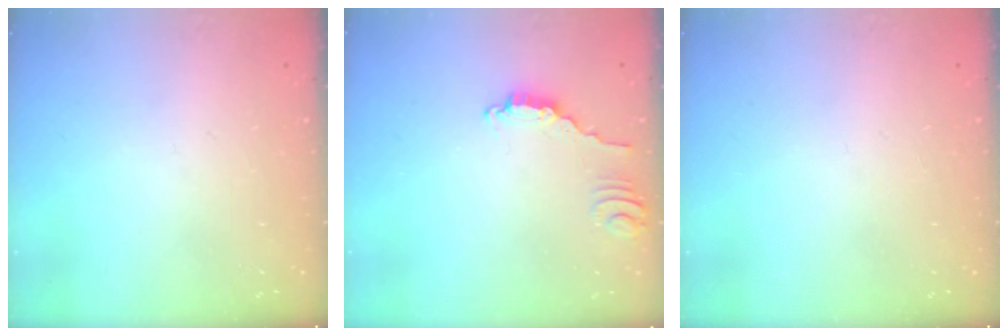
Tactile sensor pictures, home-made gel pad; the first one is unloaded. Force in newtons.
{"total": 2.8, "press": 2.8, "slide": 0.2}
{"total": 0.0}